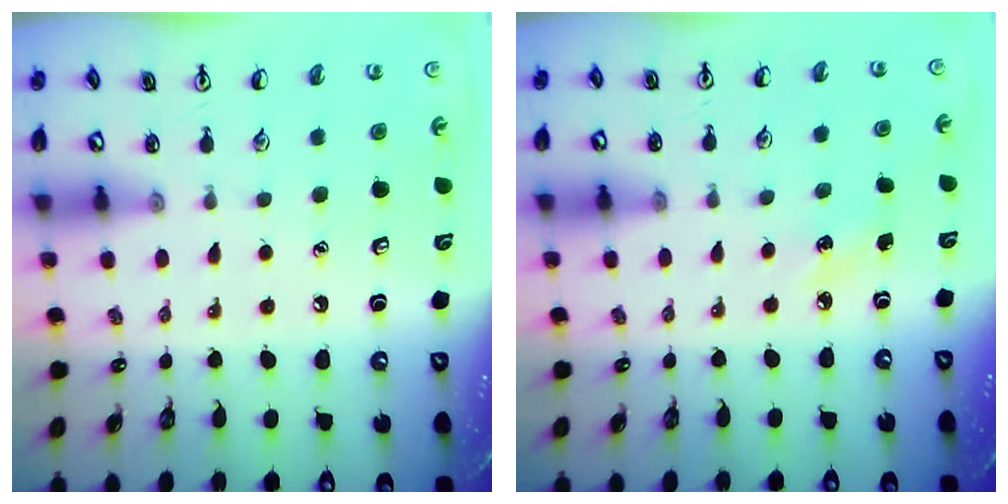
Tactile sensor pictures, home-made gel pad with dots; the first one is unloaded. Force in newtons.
{"total": 3.8, "press": 3.6, "slide": 1.3}